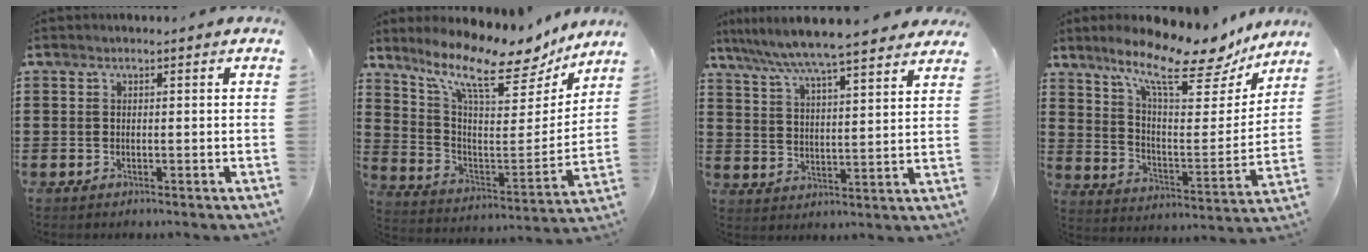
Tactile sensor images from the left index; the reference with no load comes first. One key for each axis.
{"total": 11.4, "fx": 8.7, "fy": 3.2, "fz": 6.6, "tx": -0.143, "ty": -0.062, "tz": 0.141}
{"total": 6.7, "fx": 6.2, "fy": -0.4, "fz": 2.6, "tx": -0.076, "ty": -0.037, "tz": 0.104}
{"total": 13.5, "fx": 10.1, "fy": 3.1, "fz": 8.4, "tx": -0.174, "ty": -0.055, "tz": 0.165}